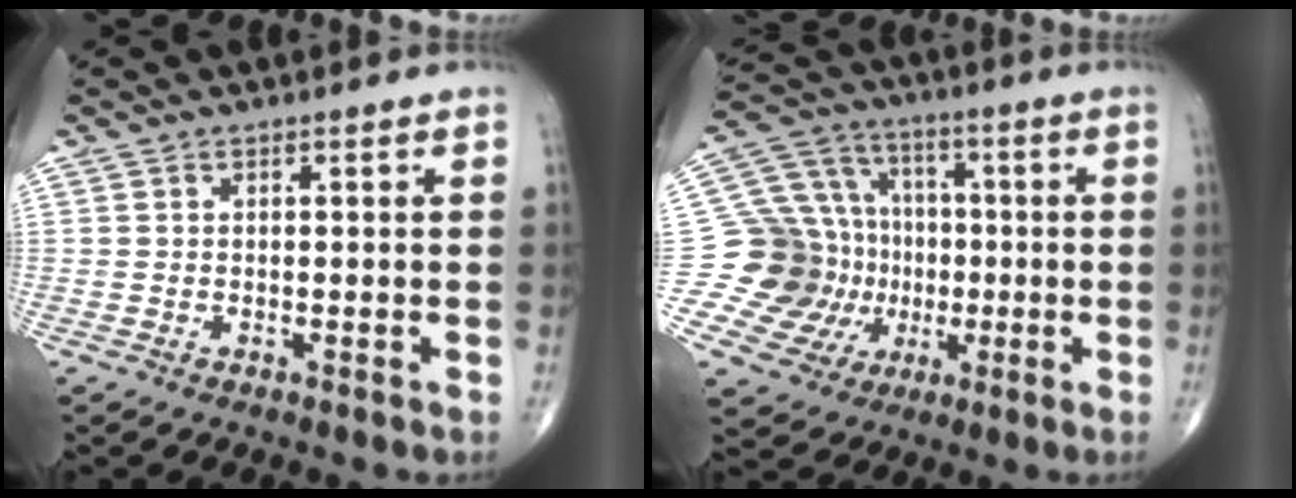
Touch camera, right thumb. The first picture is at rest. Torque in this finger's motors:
{"motor_torque": [0.58, 0.56, -0.04, -0.11, -0.03]}